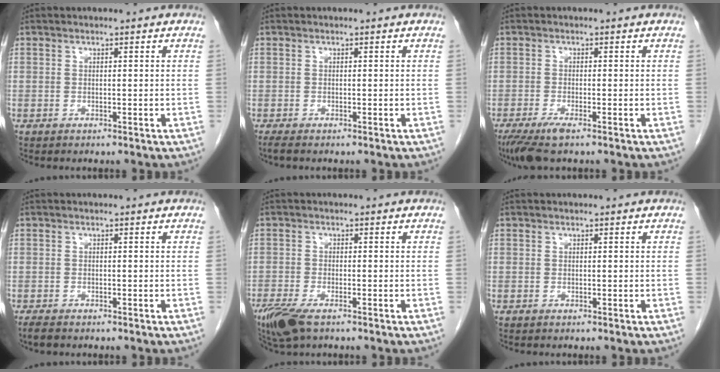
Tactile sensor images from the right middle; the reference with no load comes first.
{"total": 1.1, "force": [-0.9, 0.1, 0.6], "torque": [-0.013, -0.004, -0.015]}
{"total": 4.3, "force": [-2.8, 0.6, 3.2], "torque": [-0.062, -0.012, -0.051]}
{"total": 2.0, "force": [-1.6, 0.7, 1.0], "torque": [-0.024, -0.005, -0.023]}
{"total": 6.0, "force": [-4.0, 1.9, 4.0], "torque": [-0.083, -0.014, -0.072]}
{"total": 0.0}